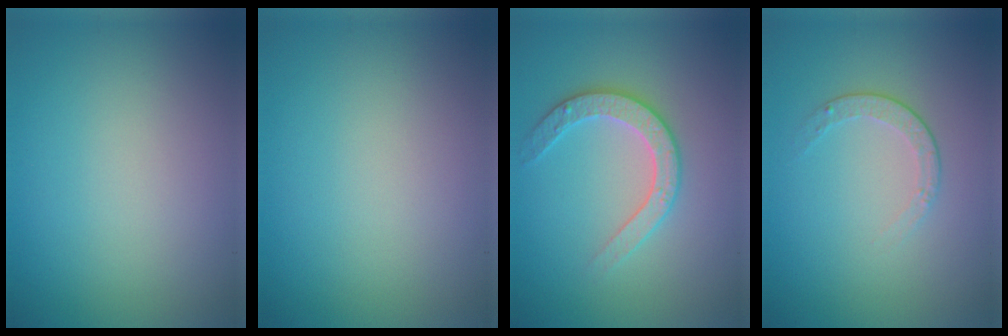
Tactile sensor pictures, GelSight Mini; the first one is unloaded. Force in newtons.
{"total": 0.0}
{"total": 2.8, "press": 2.7, "slide": 0.6}
{"total": 1.6, "press": 1.2, "slide": 1.1}